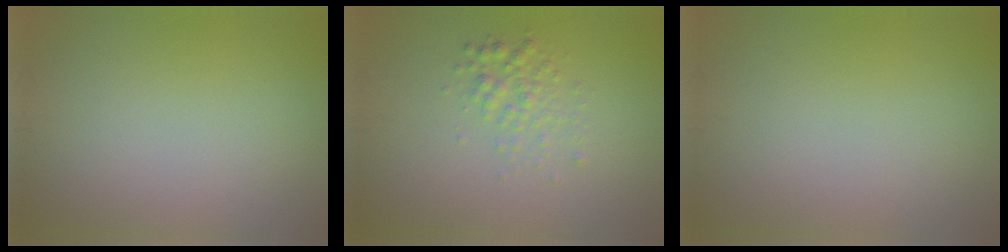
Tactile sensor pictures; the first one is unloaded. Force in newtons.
{"total": 2.1, "press": 2.1, "slide": 0.0}
{"total": 0.0}